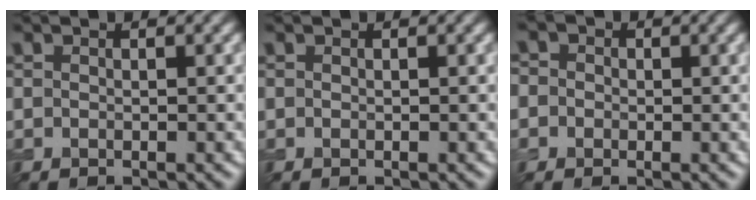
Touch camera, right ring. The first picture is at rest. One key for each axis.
{"total": 0.0}
{"total": 3.0, "fx": 0.8, "fy": 2.7, "fz": 1.2, "tx": 0.001, "ty": 0.021, "tz": -0.022}